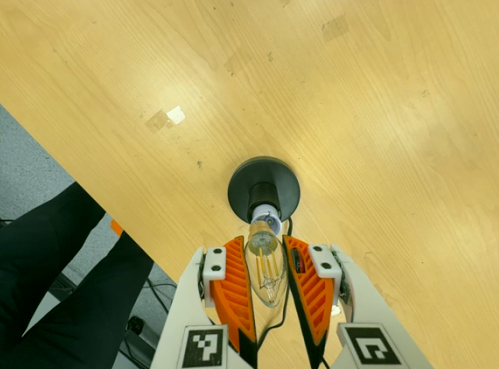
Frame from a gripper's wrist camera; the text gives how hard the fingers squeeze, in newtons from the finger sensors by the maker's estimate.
{"total": 10.2, "left": 10.2, "right": 10.2}